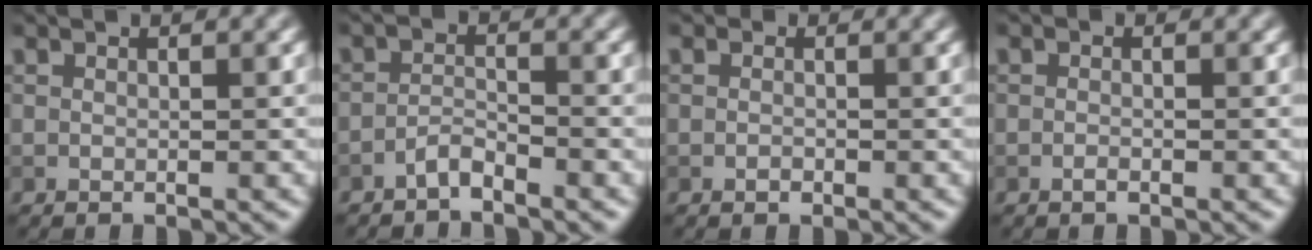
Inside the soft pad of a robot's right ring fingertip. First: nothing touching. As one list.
[{"total": 1.7, "force": [-1.4, 0.3, 0.8], "torque": [-0.016, 0.007, -0.031]}, {"total": 0.7, "force": [-0.3, 0.6, 0.3], "torque": [-0.001, -0.002, -0.007]}, {"total": 0.6, "force": [-0.3, 0.3, 0.4], "torque": [-0.008, 0.000, -0.007]}]